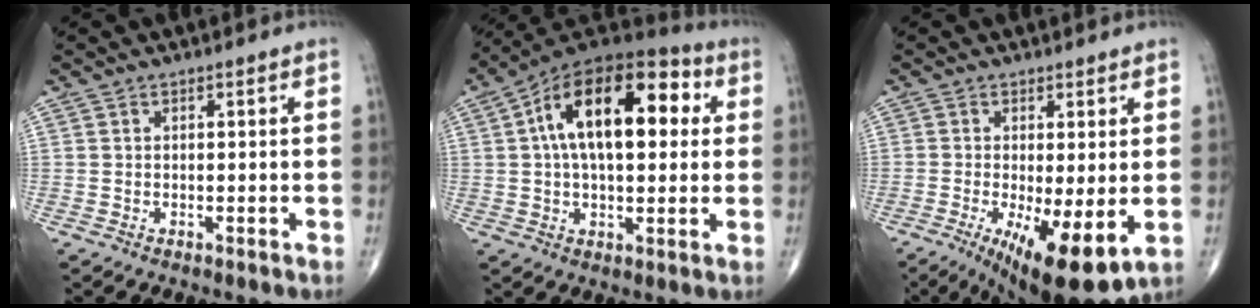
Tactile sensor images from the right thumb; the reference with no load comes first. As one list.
[{"total": 21.5, "force": [4.7, 11.0, 17.9], "torque": [-0.266, 0.027, 0.060]}, {"total": 12.7, "force": [-3.4, 3.8, 11.7], "torque": [-0.187, -0.023, -0.041]}]